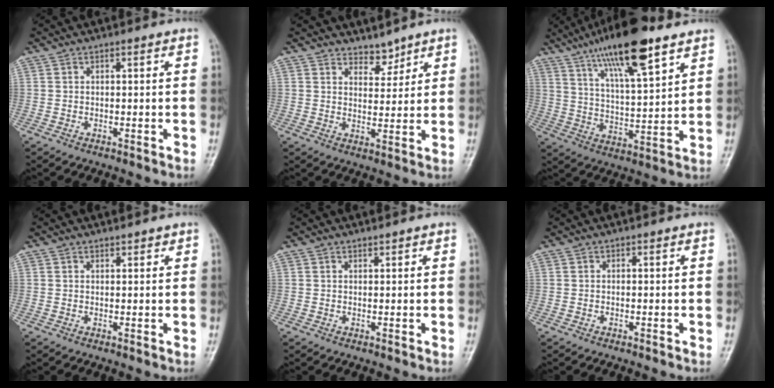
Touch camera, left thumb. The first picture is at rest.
{"total": 3.7, "force": [3.2, 1.7, 0.6], "torque": [0.012, -0.027, 0.054]}
{"total": 17.4, "force": [11.0, 4.1, 12.9], "torque": [-0.204, -0.041, 0.194]}
{"total": 1.0, "force": [0.9, 0.4, 0.3], "torque": [-0.002, -0.006, 0.013]}
{"total": 0.6, "force": [0.6, 0.1, 0.2], "torque": [-0.004, -0.005, 0.010]}
{"total": 0.0}